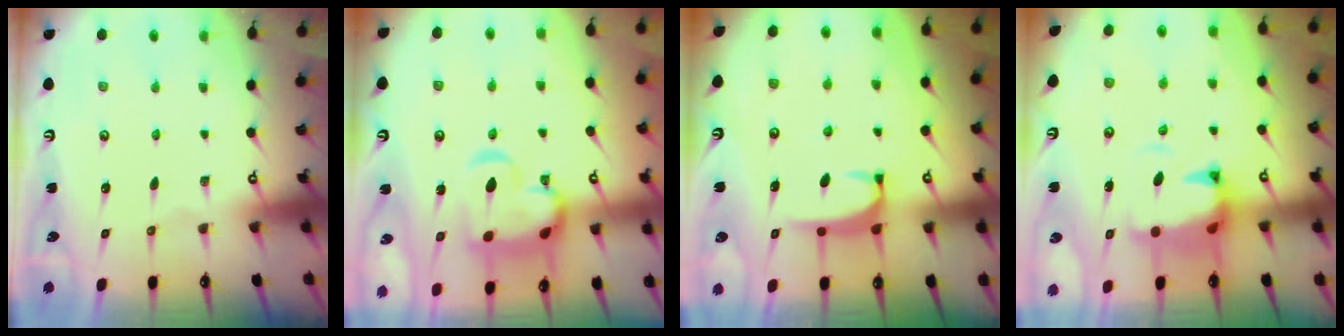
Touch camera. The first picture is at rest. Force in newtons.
{"total": 9.2, "press": 9.0, "slide": 1.9}
{"total": 1.8, "press": 1.7, "slide": 0.5}
{"total": 2.8, "press": 2.4, "slide": 1.3}